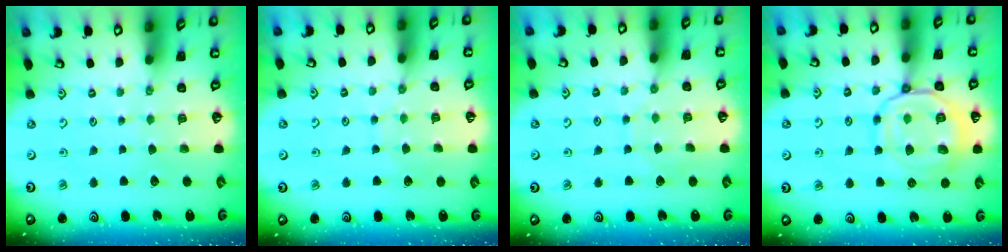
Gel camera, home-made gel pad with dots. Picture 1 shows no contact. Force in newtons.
{"total": 6.5, "press": 6.5, "slide": 0.6}
{"total": 5.0, "press": 5.0, "slide": 0.4}
{"total": 15.7, "press": 15.7, "slide": 1.4}